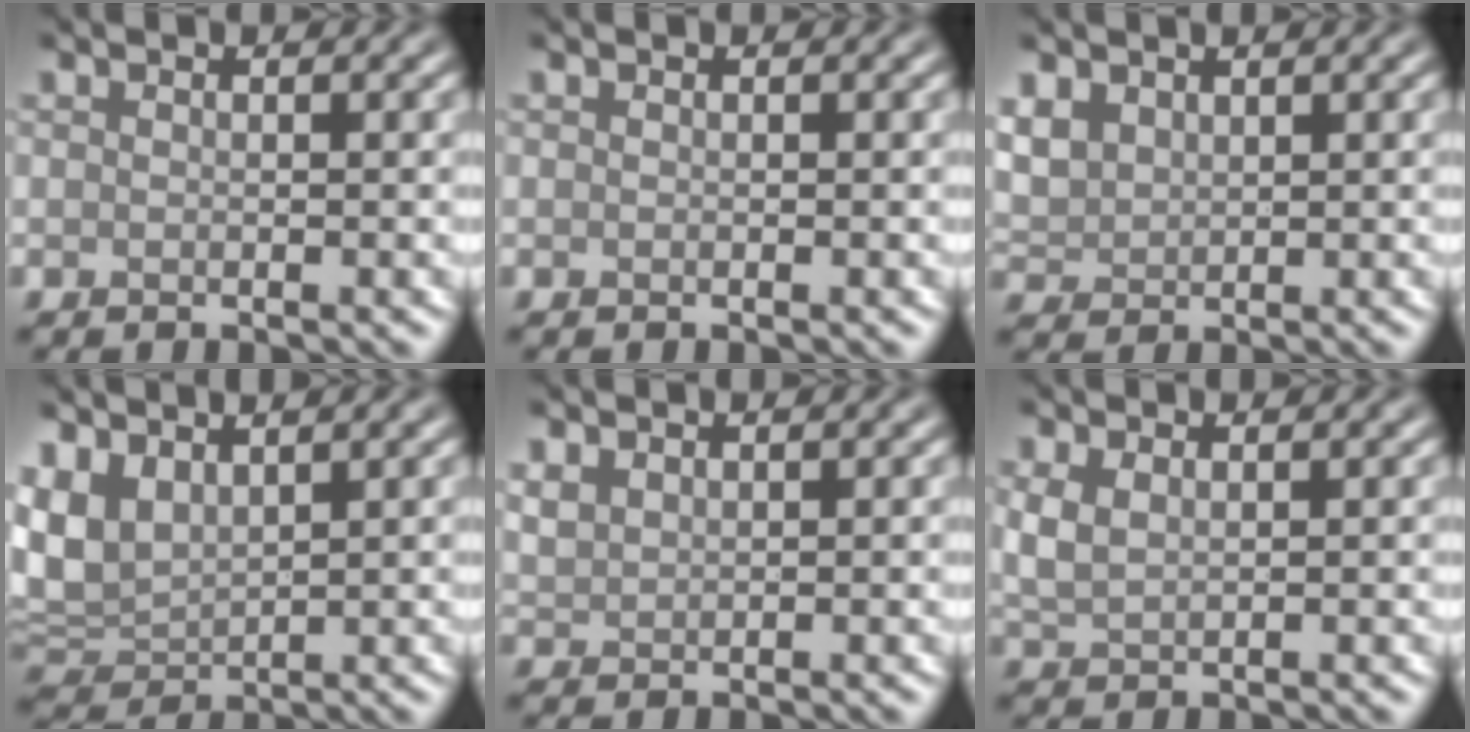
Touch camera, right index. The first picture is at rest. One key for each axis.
{"total": 0.0}
{"total": 3.1, "fx": 1.6, "fy": 2.2, "fz": 1.6, "tx": -0.044, "ty": 0.004, "tz": 0.033}
{"total": 5.5, "fx": 2.3, "fy": 3.4, "fz": 3.7, "tx": -0.097, "ty": 0.001, "tz": 0.049}
{"total": 1.5, "fx": 1.1, "fy": 0.8, "fz": 0.6, "tx": -0.019, "ty": 0.001, "tz": 0.028}
{"total": 2.1, "fx": 0.9, "fy": 1.1, "fz": 1.6, "tx": -0.043, "ty": 0.000, "tz": 0.022}